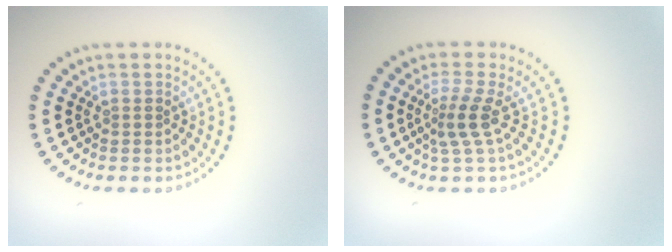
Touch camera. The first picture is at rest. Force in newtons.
{"total": 2.6, "press": 1.8, "slide": 1.8}